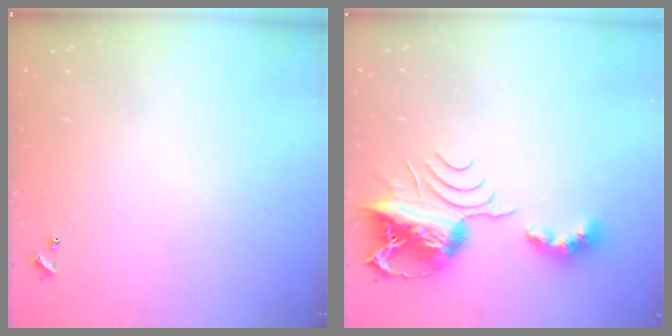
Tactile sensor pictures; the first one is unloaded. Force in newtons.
{"total": 11.3, "press": 11.2, "slide": 1.1}